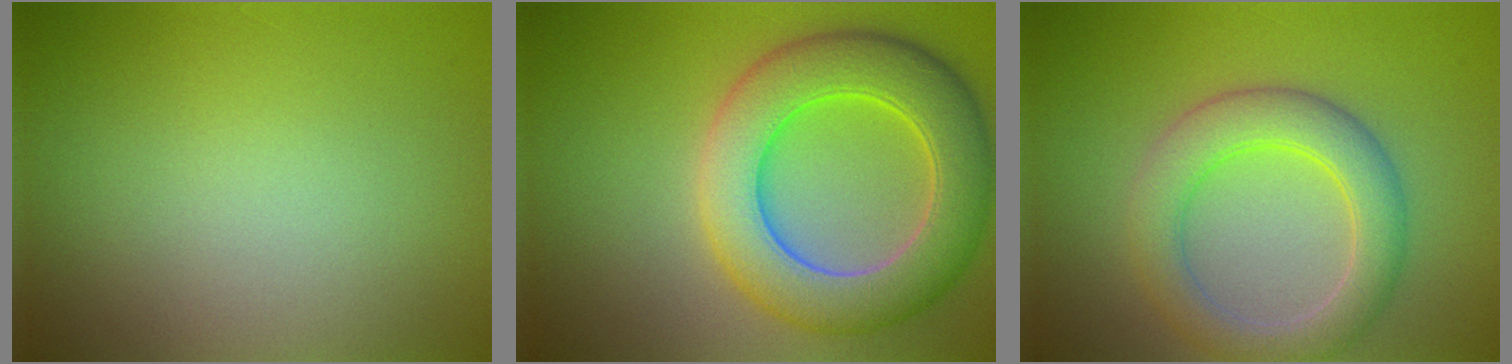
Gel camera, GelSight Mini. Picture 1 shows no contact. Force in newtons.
{"total": 8.8, "press": 8.8, "slide": 0.7}
{"total": 5.2, "press": 5.2, "slide": 0.3}